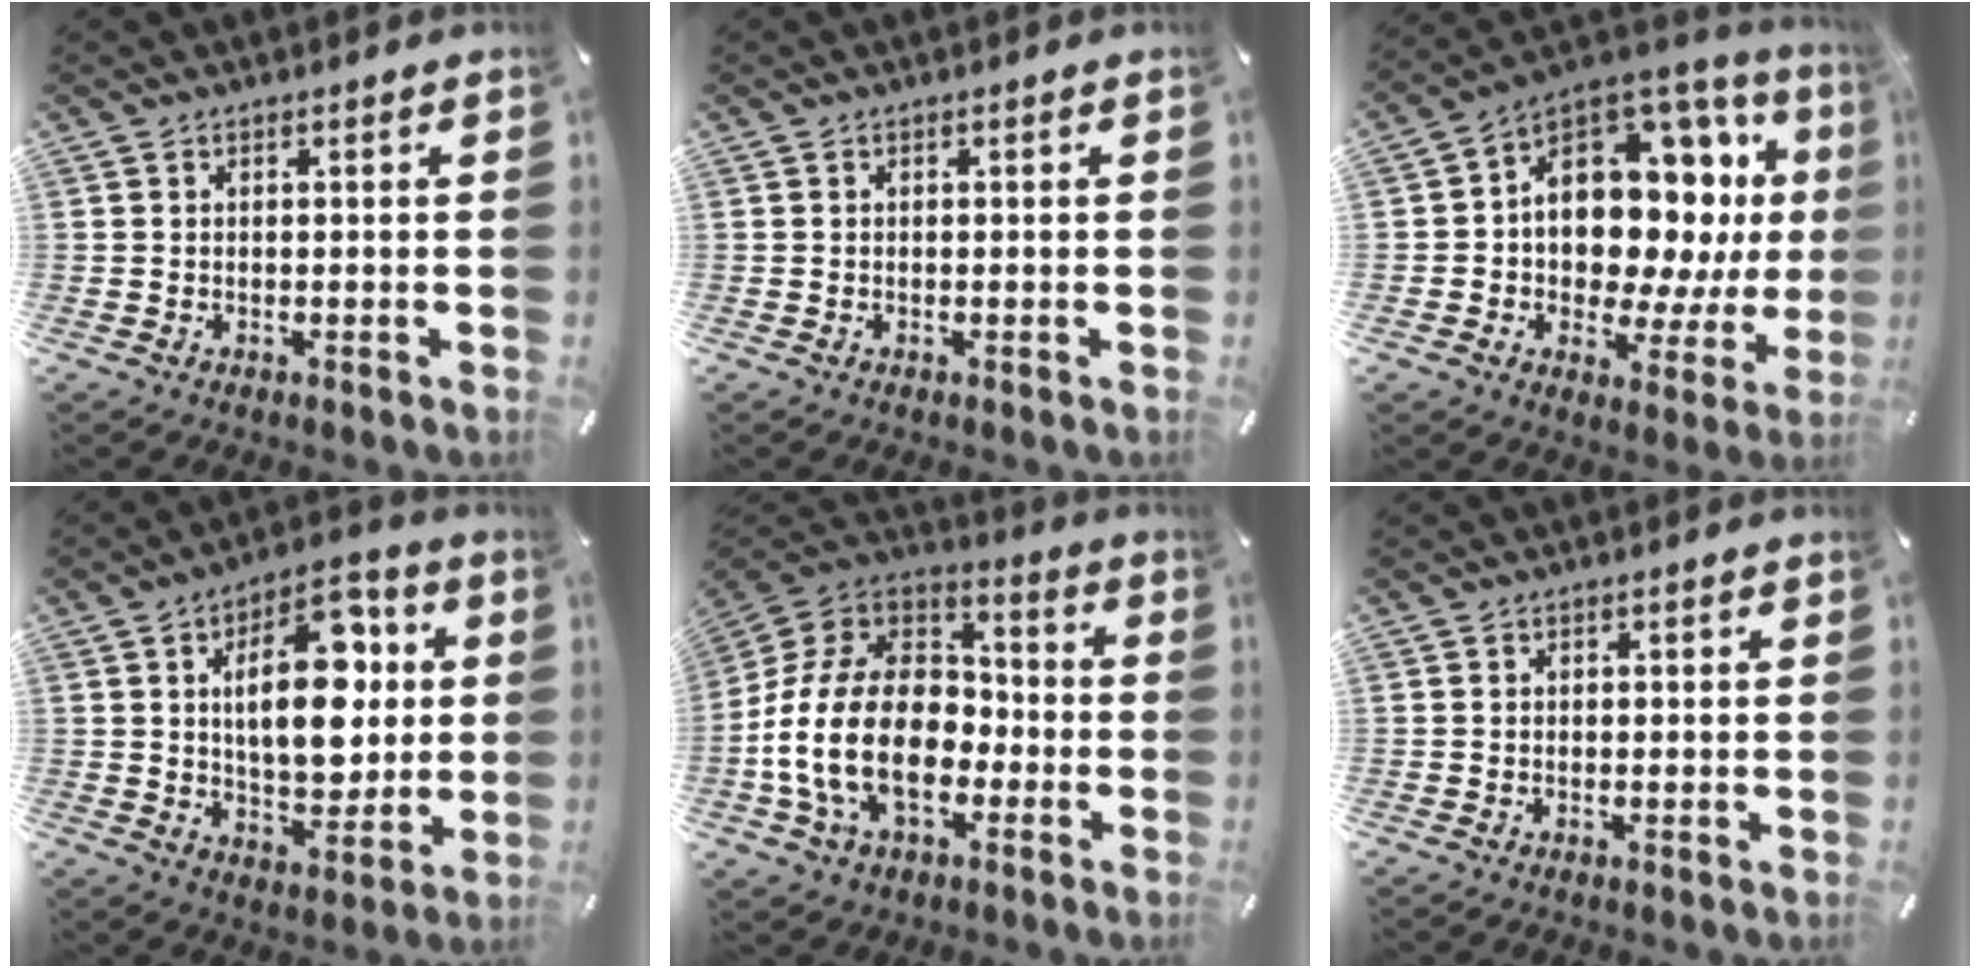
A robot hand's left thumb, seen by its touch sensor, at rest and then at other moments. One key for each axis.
{"total": 0.0}
{"total": 16.2, "fx": 4.0, "fy": 11.7, "fz": 10.6, "tx": -0.149, "ty": -0.057, "tz": 0.072}
{"total": 17.9, "fx": 3.9, "fy": 10.1, "fz": 14.2, "tx": -0.209, "ty": -0.003, "tz": 0.061}
{"total": 20.7, "fx": -6.0, "fy": 14.6, "fz": 13.4, "tx": -0.293, "ty": 0.034, "tz": -0.097}
{"total": 0.5, "fx": -0.2, "fy": 0.4, "fz": 0.2, "tx": -0.003, "ty": 0.002, "tz": -0.004}